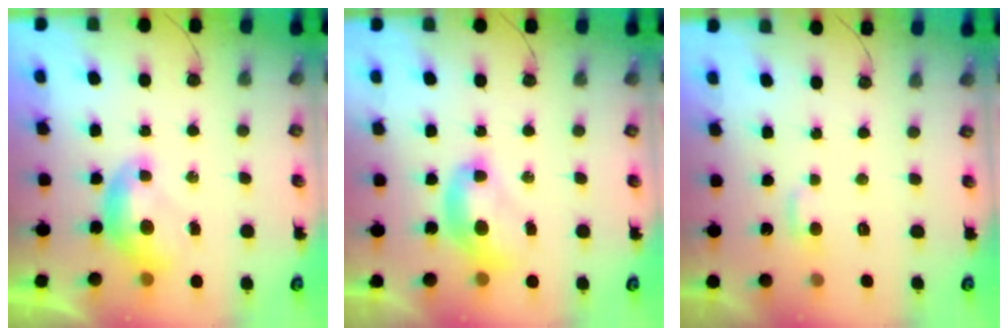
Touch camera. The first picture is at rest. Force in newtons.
{"total": 2.6, "press": 2.6, "slide": 0.1}
{"total": 2.9, "press": 2.8, "slide": 0.4}